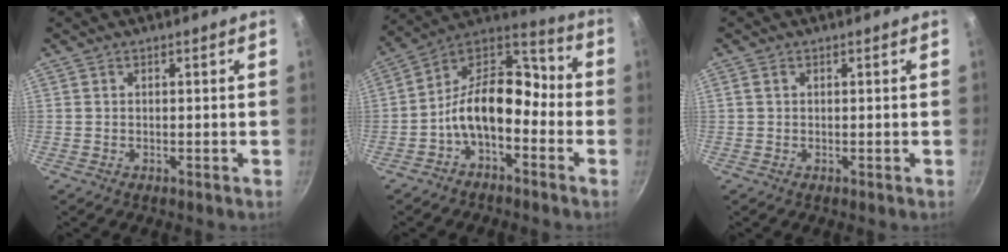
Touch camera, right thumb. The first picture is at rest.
{"total": 14.5, "force": [-4.5, 8.8, 10.7], "torque": [-0.153, 0.073, -0.103]}
{"total": 1.0, "force": [0.3, 0.8, 0.5], "torque": [-0.009, 0.004, 0.004]}